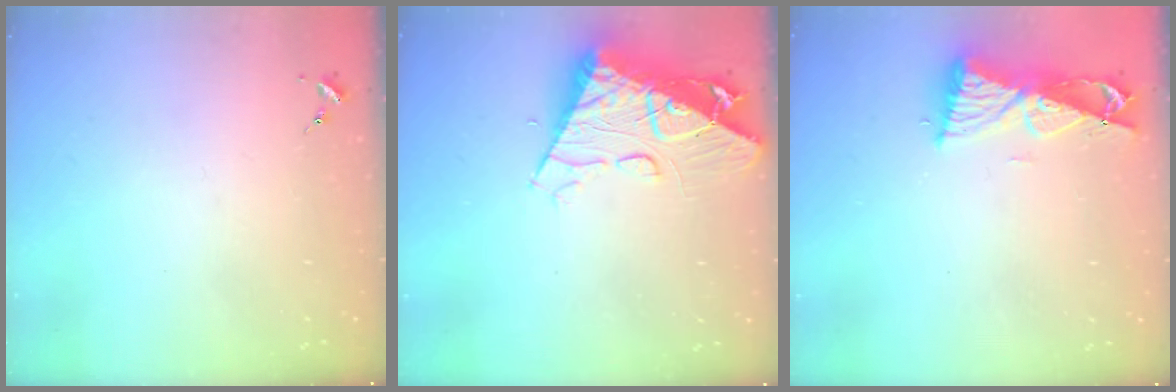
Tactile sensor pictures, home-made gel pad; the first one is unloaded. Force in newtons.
{"total": 14.5, "press": 14.5, "slide": 1.5}
{"total": 9.1, "press": 9.0, "slide": 1.0}